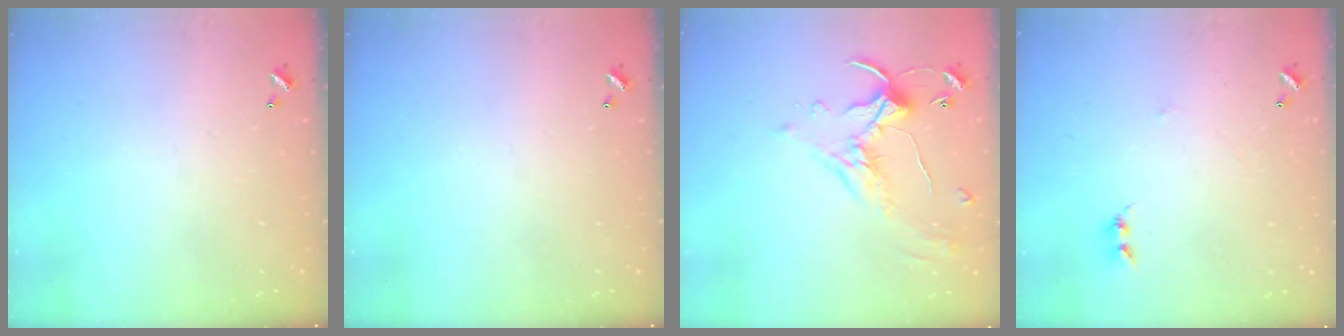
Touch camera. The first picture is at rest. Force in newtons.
{"total": 0.0}
{"total": 1.1, "press": 0.4, "slide": 1.0}
{"total": 2.5, "press": 2.4, "slide": 0.4}